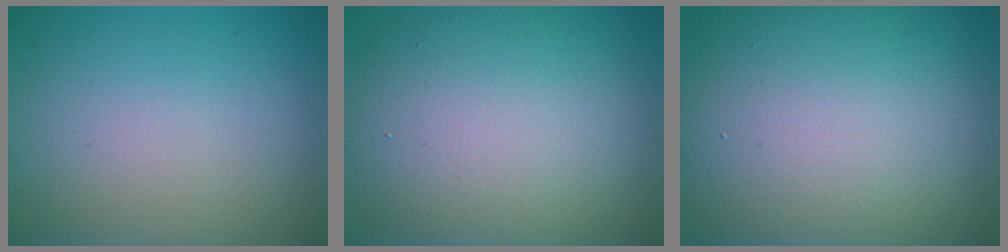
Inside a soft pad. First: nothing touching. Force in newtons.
{"total": 12.9, "press": 12.8, "slide": 1.1}
{"total": 17.1, "press": 17.1, "slide": 0.8}